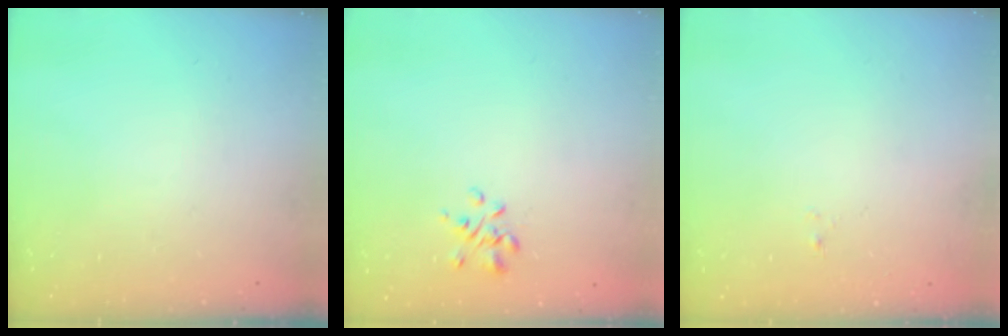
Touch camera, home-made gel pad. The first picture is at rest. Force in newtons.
{"total": 1.6, "press": 1.3, "slide": 0.8}
{"total": 0.0}